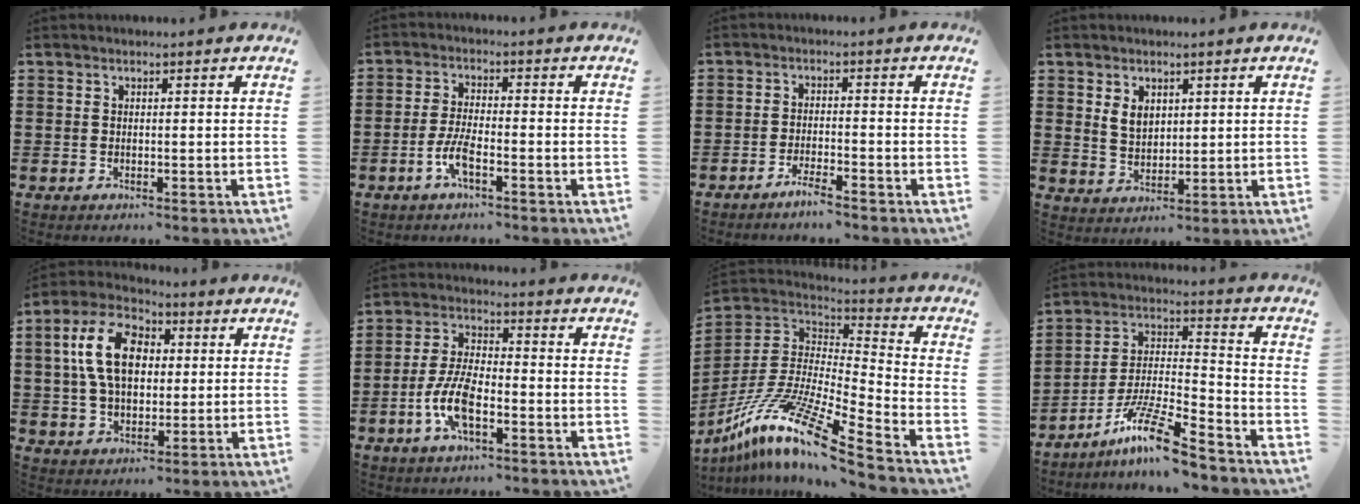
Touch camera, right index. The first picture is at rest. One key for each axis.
{"total": 4.7, "fx": -2.2, "fy": 1.1, "fz": 4.0, "tx": -0.095, "ty": -0.006, "tz": -0.048}
{"total": 2.8, "fx": -2.5, "fy": -0.1, "fz": 1.2, "tx": -0.021, "ty": 0.003, "tz": -0.048}
{"total": 3.5, "fx": 1.6, "fy": 2.4, "fz": 2.1, "tx": -0.048, "ty": 0.010, "tz": 0.029}
{"total": 11.6, "fx": 1.8, "fy": 7.2, "fz": 8.9, "tx": -0.197, "ty": 0.010, "tz": 0.026}
{"total": 8.0, "fx": -3.1, "fy": 3.1, "fz": 6.7, "tx": -0.159, "ty": -0.006, "tz": -0.064}
{"total": 13.9, "fx": -9.8, "fy": 1.3, "fz": 9.7, "tx": -0.205, "ty": 0.001, "tz": -0.195}
{"total": 11.7, "fx": -9.1, "fy": 1.1, "fz": 7.4, "tx": -0.149, "ty": 0.011, "tz": -0.179}